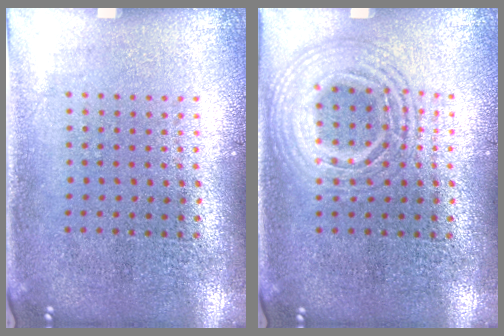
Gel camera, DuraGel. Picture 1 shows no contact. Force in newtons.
{"total": 2.7, "press": 2.7, "slide": 0.4}